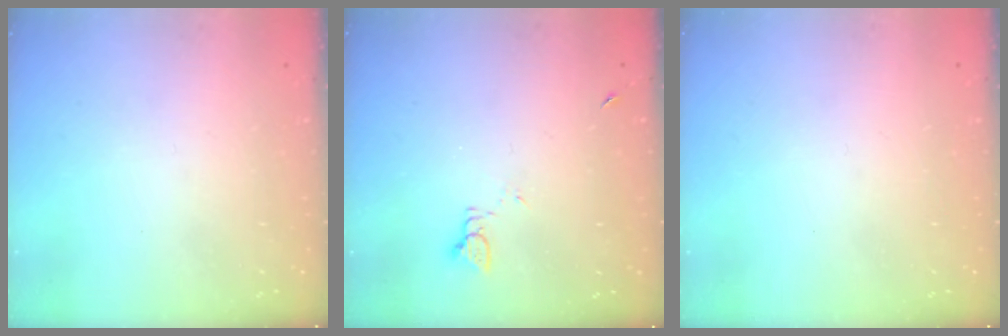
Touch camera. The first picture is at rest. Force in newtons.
{"total": 1.7, "press": 1.7, "slide": 0.2}
{"total": 0.0}